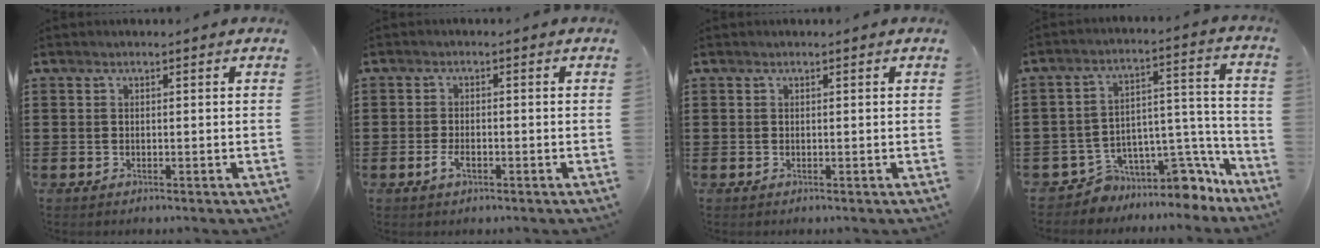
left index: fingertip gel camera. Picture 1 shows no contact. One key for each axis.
{"total": 2.2, "fx": -0.9, "fy": 1.0, "fz": 1.8, "tx": -0.042, "ty": -0.001, "tz": -0.018}
{"total": 0.0}
{"total": 8.8, "fx": -8.0, "fy": 2.8, "fz": 2.4, "tx": -0.027, "ty": 0.013, "tz": -0.146}